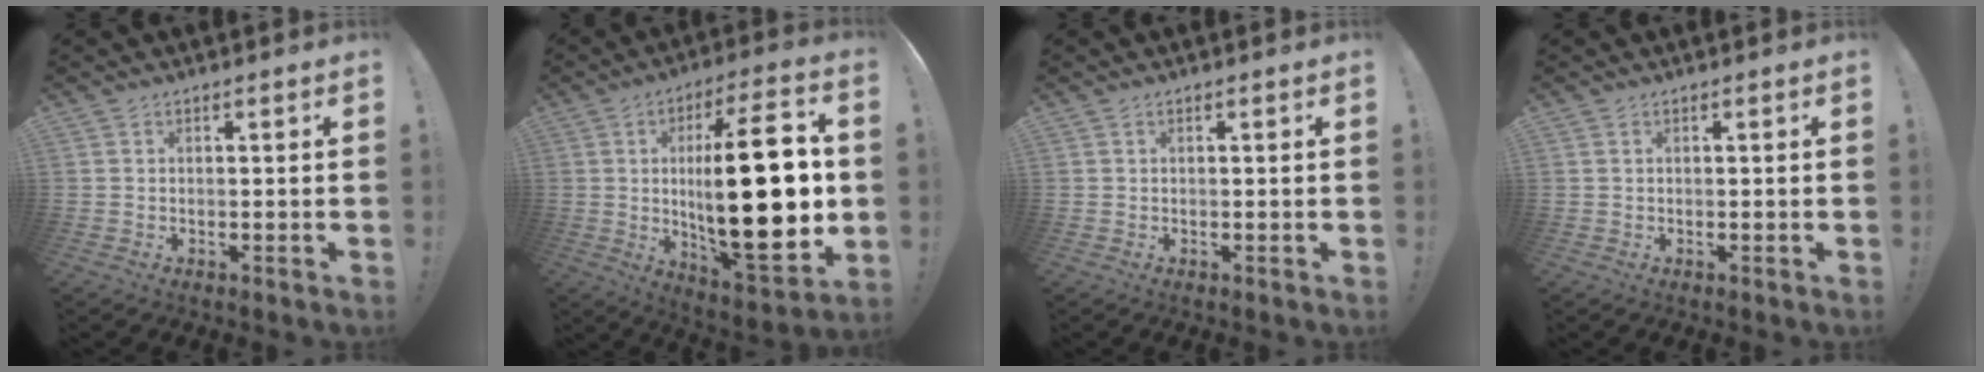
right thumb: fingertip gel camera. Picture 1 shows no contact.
{"total": 29.7, "force": [1.1, 10.4, 27.7], "torque": [-0.446, -0.016, 0.019]}
{"total": 0.0}
{"total": 0.0}